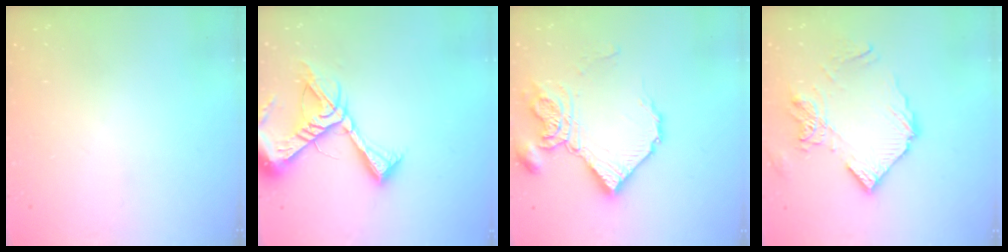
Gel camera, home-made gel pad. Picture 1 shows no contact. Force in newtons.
{"total": 16.0, "press": 15.9, "slide": 1.6}
{"total": 14.3, "press": 14.2, "slide": 1.7}
{"total": 13.4, "press": 13.3, "slide": 1.5}